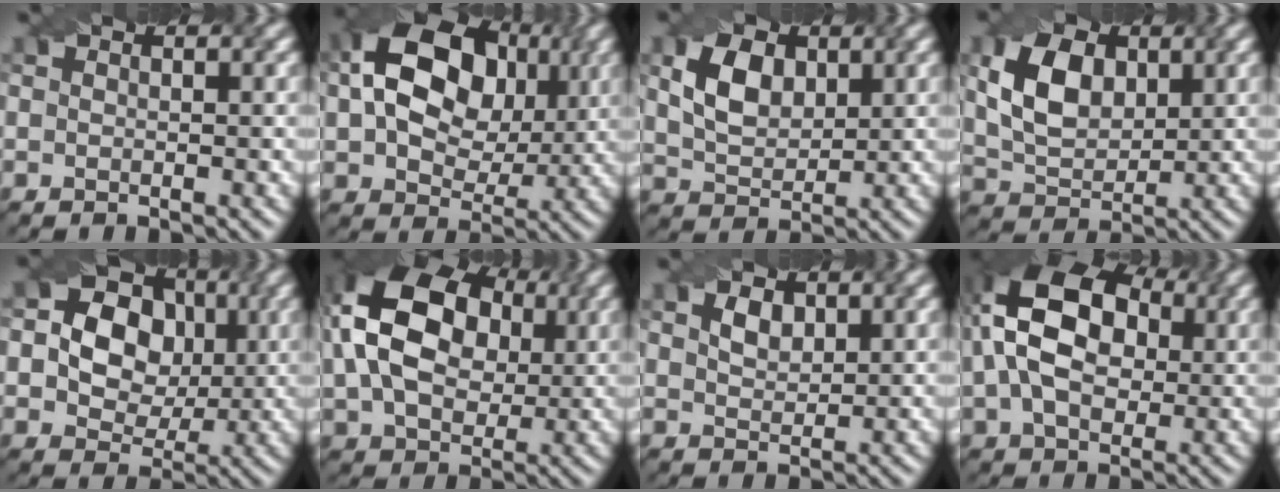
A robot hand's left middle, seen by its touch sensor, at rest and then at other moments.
{"total": 15.3, "force": [3.6, 11.1, 10.0], "torque": [-0.178, 0.032, 0.066]}
{"total": 4.7, "force": [1.5, 3.1, 3.2], "torque": [-0.068, 0.005, 0.028]}
{"total": 6.3, "force": [1.6, 4.2, 4.4], "torque": [-0.093, 0.006, 0.031]}
{"total": 11.4, "force": [2.3, 9.8, 5.5], "torque": [-0.092, 0.041, 0.026]}
{"total": 15.6, "force": [3.8, 11.3, 10.1], "torque": [-0.199, 0.031, 0.074]}
{"total": 1.8, "force": [1.0, 1.1, 1.0], "torque": [-0.023, 0.002, 0.022]}
{"total": 14.4, "force": [3.2, 9.8, 10.1], "torque": [-0.184, 0.034, 0.041]}